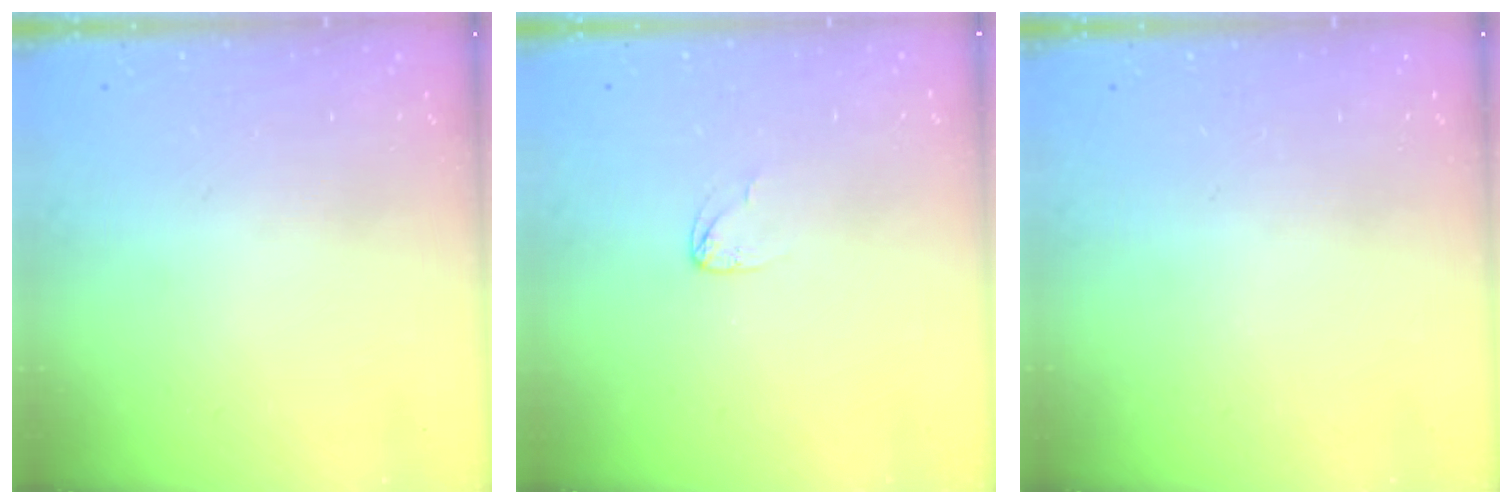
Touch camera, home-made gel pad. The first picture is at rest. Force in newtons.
{"total": 2.6, "press": 2.6, "slide": 0.1}
{"total": 0.0}